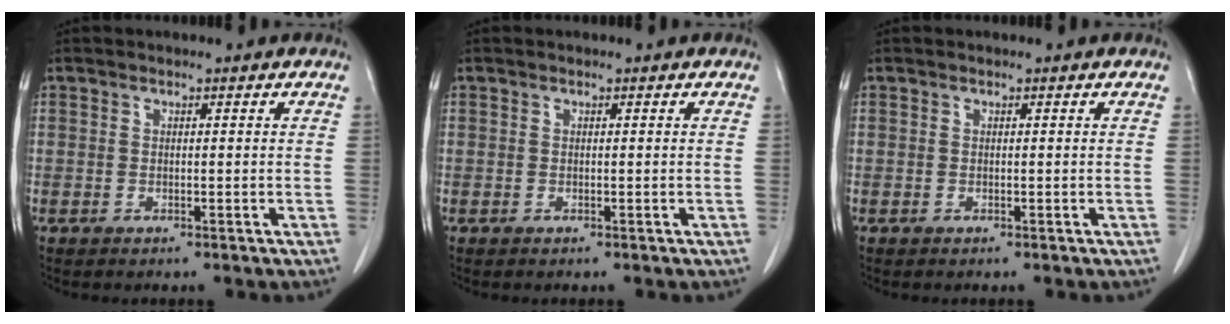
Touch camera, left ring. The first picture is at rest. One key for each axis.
{"total": 0.0}
{"total": 0.0}